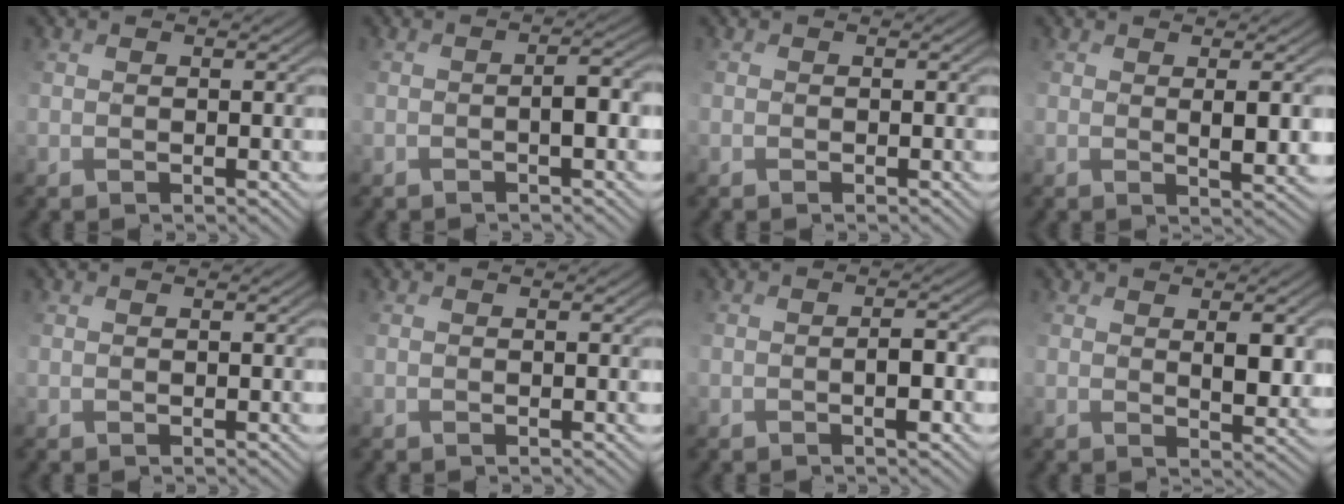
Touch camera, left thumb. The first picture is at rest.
{"total": 2.9, "force": [-1.2, 0.5, 2.6], "torque": [-0.040, 0.008, -0.021]}
{"total": 0.6, "force": [-0.5, 0.3, 0.2], "torque": [-0.003, -0.003, -0.009]}
{"total": 3.8, "force": [0.9, 1.2, 3.5], "torque": [-0.068, -0.002, 0.024]}
{"total": 0.0}
{"total": 0.0}
{"total": 2.9, "force": [-1.1, 0.9, 2.5], "torque": [-0.032, 0.008, -0.015]}
{"total": 4.4, "force": [1.5, 2.0, 3.6], "torque": [-0.072, -0.004, 0.037]}